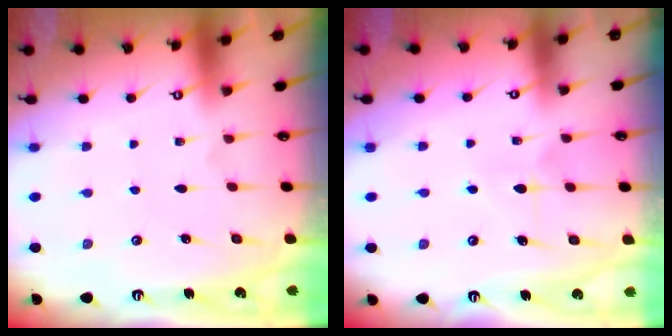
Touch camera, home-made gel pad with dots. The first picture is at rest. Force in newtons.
{"total": 5.9, "press": 5.9, "slide": 0.8}